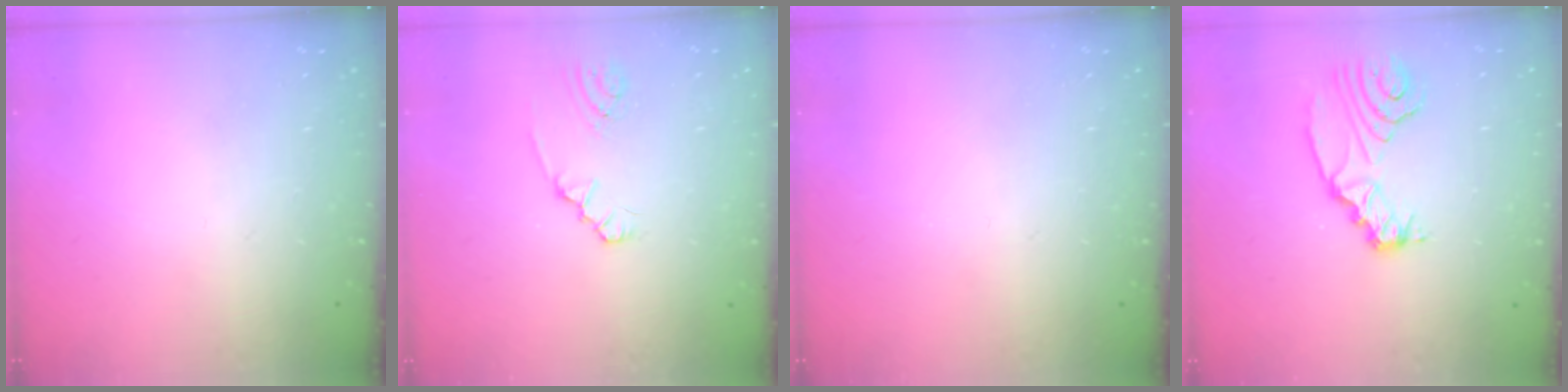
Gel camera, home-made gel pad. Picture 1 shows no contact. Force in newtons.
{"total": 1.7, "press": 1.6, "slide": 0.3}
{"total": 0.0}
{"total": 10.3, "press": 10.2, "slide": 1.2}